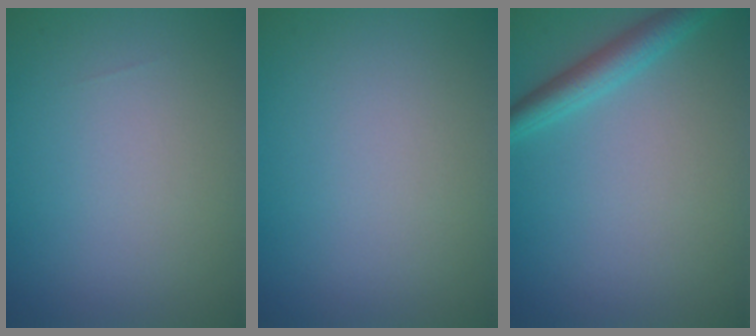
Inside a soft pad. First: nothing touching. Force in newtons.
{"total": 0.0}
{"total": 2.8, "press": 2.8, "slide": 0.1}